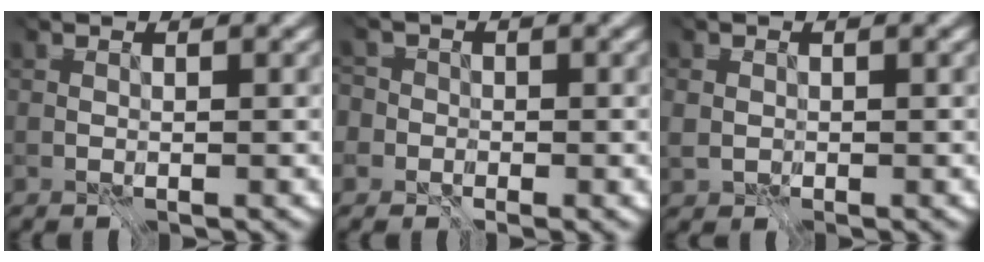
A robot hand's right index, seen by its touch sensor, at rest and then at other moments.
{"total": 4.8, "force": [1.0, 4.2, 2.2], "torque": [-0.043, 0.028, -0.004]}
{"total": 2.6, "force": [0.8, 2.4, 0.7], "torque": [-0.048, 0.007, 0.025]}